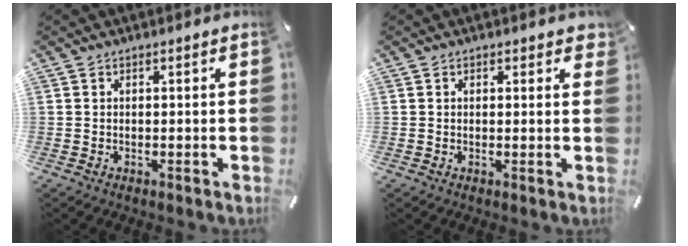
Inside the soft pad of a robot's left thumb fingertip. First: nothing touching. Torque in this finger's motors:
{"motor_torque": [0.72, 0.26, 0.05, 0.05, 0.02]}